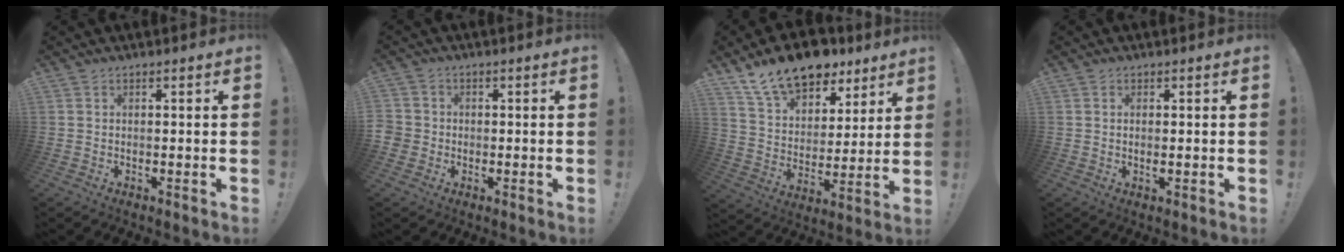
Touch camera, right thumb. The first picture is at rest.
{"total": 3.6, "force": [-0.9, 3.3, 1.2], "torque": [-0.022, 0.007, -0.017]}
{"total": 16.4, "force": [12.4, 8.6, 6.4], "torque": [-0.110, -0.084, 0.226]}
{"total": 1.5, "force": [0.1, 0.7, 1.4], "torque": [-0.019, -0.001, 0.001]}